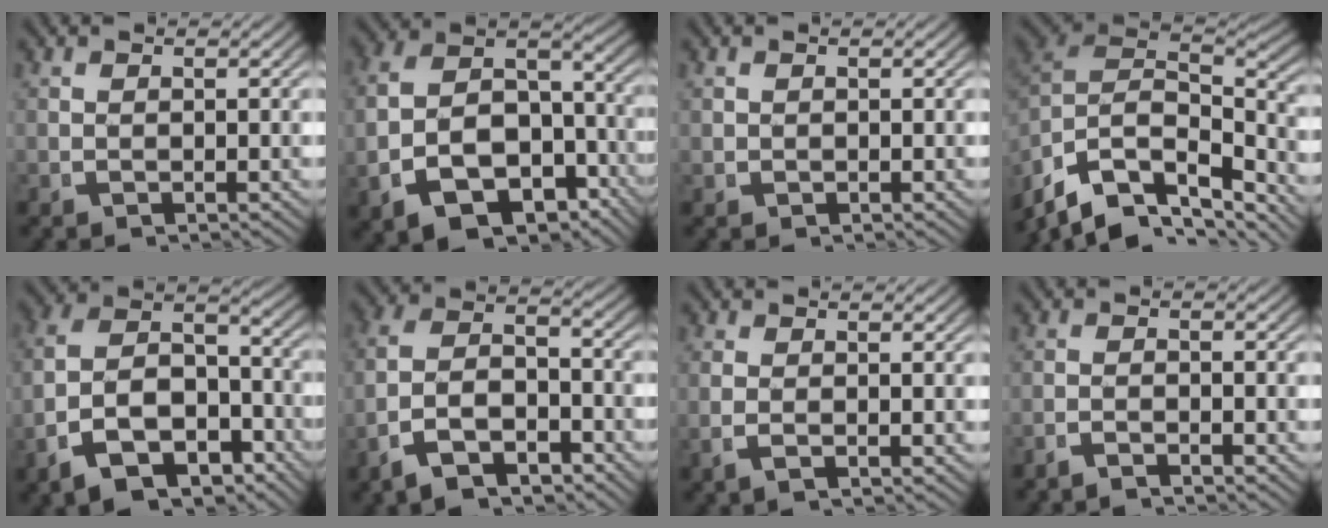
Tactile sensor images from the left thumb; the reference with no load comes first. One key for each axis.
{"total": 14.4, "fx": -4.0, "fy": 10.6, "fz": 8.9, "tx": -0.183, "ty": -0.049, "tz": -0.045}
{"total": 0.6, "fx": 0.2, "fy": 0.6, "fz": 0.1, "tx": -0.003, "ty": -0.006, "tz": 0.007}
{"total": 13.1, "fx": -1.7, "fy": 8.8, "fz": 9.6, "tx": -0.191, "ty": -0.032, "tz": -0.006}
{"total": 12.1, "fx": -2.9, "fy": 9.1, "fz": 7.5, "tx": -0.159, "ty": -0.044, "tz": -0.041}
{"total": 8.2, "fx": -2.5, "fy": 5.8, "fz": 5.2, "tx": -0.106, "ty": -0.030, "tz": -0.037}
{"total": 0.9, "fx": -0.2, "fy": 0.3, "fz": 0.8, "tx": -0.026, "ty": -0.005, "tz": 0.001}
{"total": 1.7, "fx": -1.7, "fy": 0.3, "fz": 0.2, "tx": 0.002, "ty": -0.002, "tz": -0.036}